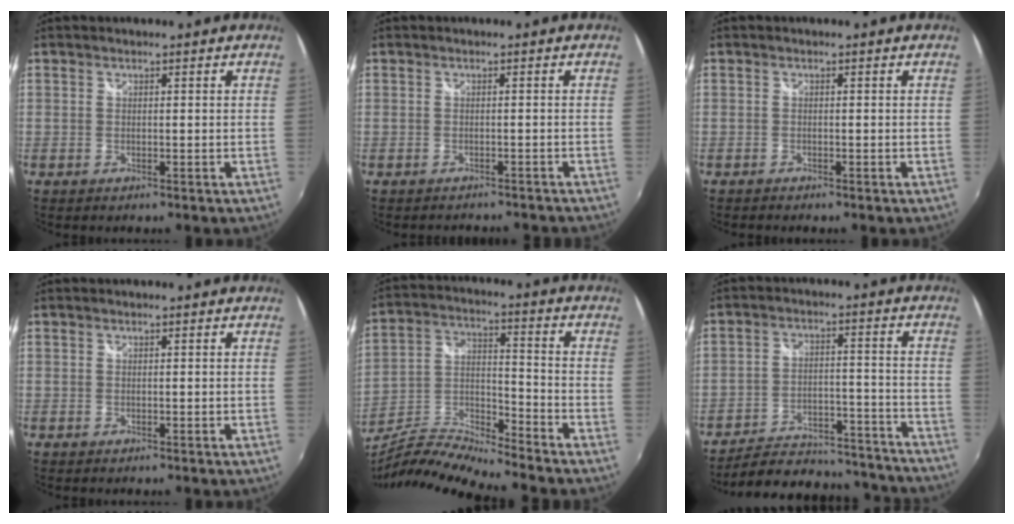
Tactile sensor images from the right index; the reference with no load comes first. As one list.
[{"total": 5.0, "force": [-4.7, 1.2, 1.4], "torque": [-0.030, -0.013, -0.059]}, {"total": 1.0, "force": [-1.0, 0.2, 0.1], "torque": [-0.007, -0.009, -0.017]}, {"total": 0.0}, {"total": 10.9, "force": [-9.8, 0.5, 4.8], "torque": [-0.106, 0.001, -0.194]}, {"total": 22.4, "force": [-20.2, 6.7, 6.7], "torque": [-0.129, 0.023, -0.254]}]